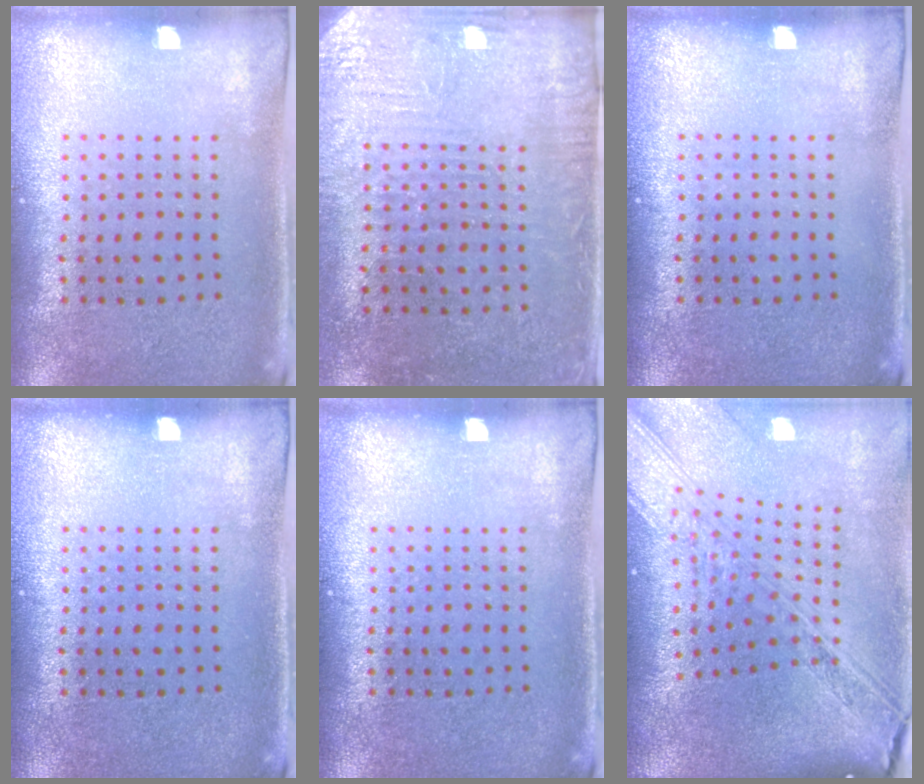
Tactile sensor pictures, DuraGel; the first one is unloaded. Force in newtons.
{"total": 3.1, "press": 3.0, "slide": 0.9}
{"total": 0.0}
{"total": 0.0}
{"total": 0.0}
{"total": 3.9, "press": 2.8, "slide": 2.7}